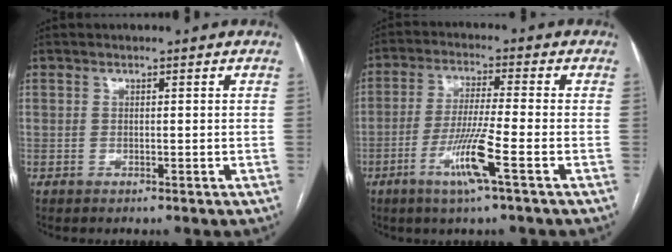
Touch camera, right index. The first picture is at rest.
{"total": 8.4, "force": [-3.6, -0.9, 7.5], "torque": [-0.148, -0.016, -0.073]}